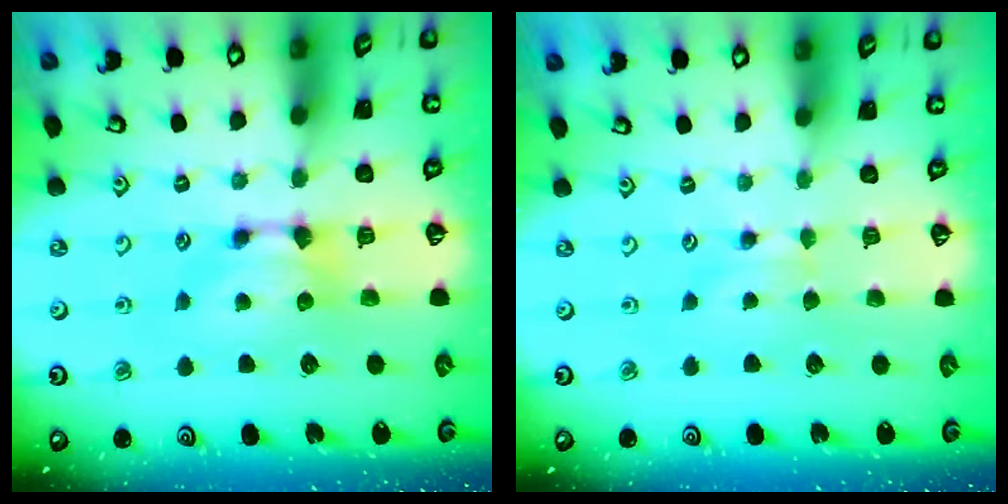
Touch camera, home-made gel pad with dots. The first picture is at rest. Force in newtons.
{"total": 2.4, "press": 2.4, "slide": 0.4}